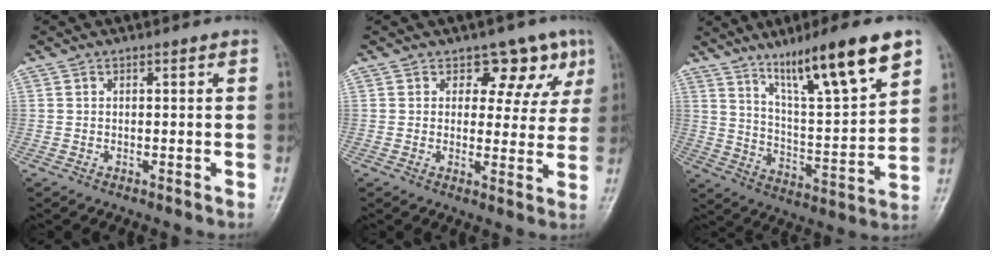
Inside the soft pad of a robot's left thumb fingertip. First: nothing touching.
{"total": 7.5, "force": [4.2, 5.2, 3.4], "torque": [0.005, -0.016, 0.045]}
{"total": 18.0, "force": [11.4, 2.6, 13.7], "torque": [-0.206, -0.054, 0.195]}